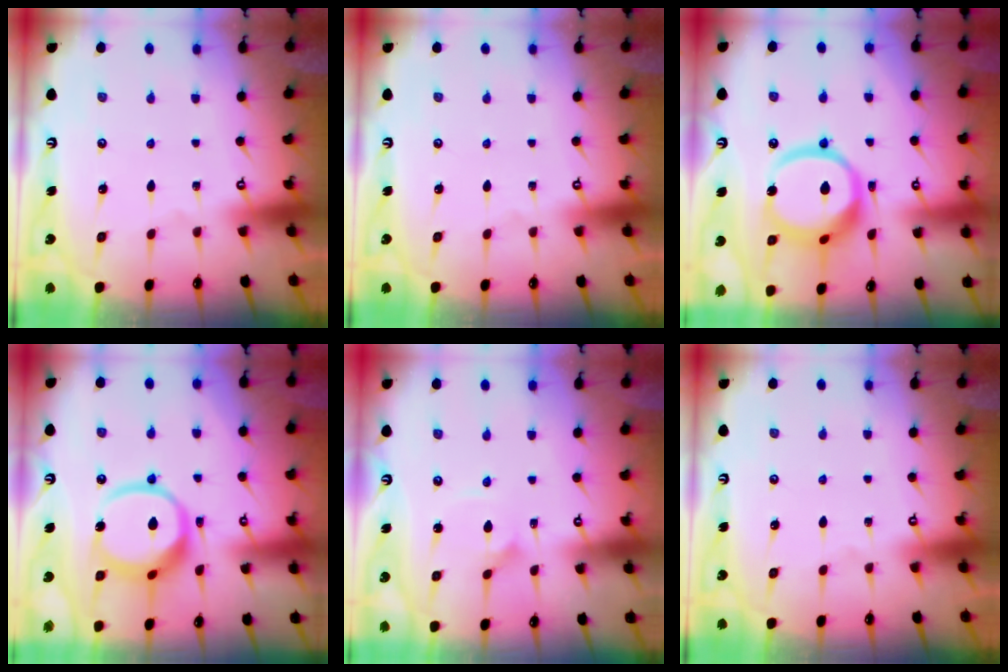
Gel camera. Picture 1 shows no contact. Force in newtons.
{"total": 0.0}
{"total": 17.0, "press": 16.9, "slide": 1.9}
{"total": 13.9, "press": 13.8, "slide": 1.5}
{"total": 3.3, "press": 3.3, "slide": 0.2}
{"total": 0.0}